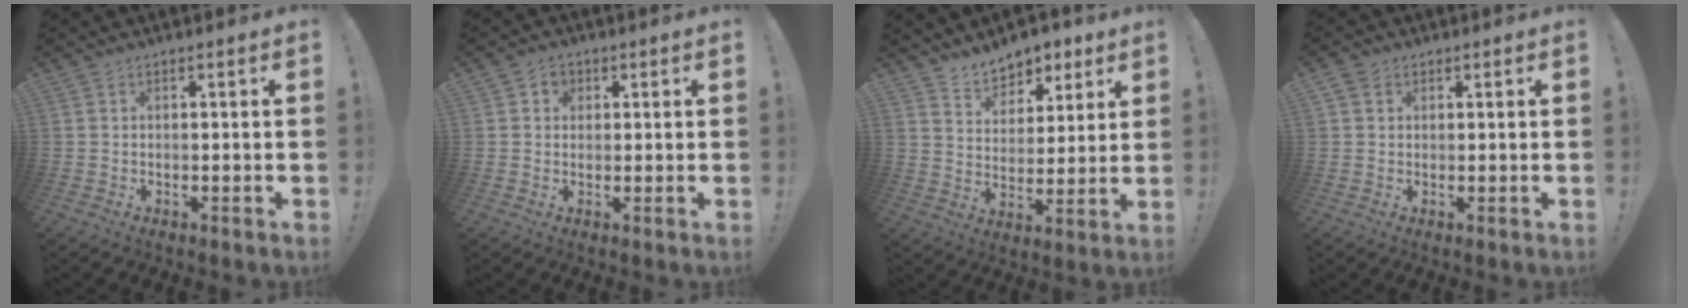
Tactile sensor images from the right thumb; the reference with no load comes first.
{"total": 3.3, "force": [1.2, 3.0, 0.9], "torque": [-0.008, -0.004, 0.020]}
{"total": 9.3, "force": [7.7, 5.1, 1.6], "torque": [-0.026, -0.061, 0.149]}
{"total": 2.8, "force": [1.5, 2.2, 0.8], "torque": [-0.011, -0.004, 0.029]}